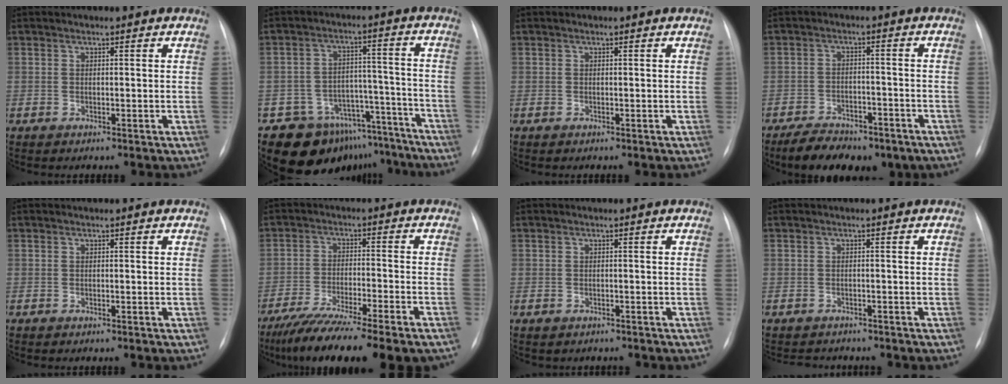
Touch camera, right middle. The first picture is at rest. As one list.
[{"total": 14.5, "force": [-11.9, 8.1, 1.9], "torque": [-0.012, 0.061, -0.158]}, {"total": 0.0}, {"total": 11.0, "force": [-8.2, 4.7, 5.6], "torque": [-0.081, 0.004, -0.118]}, {"total": 0.0}, {"total": 15.7, "force": [-12.4, 0.9, 9.6], "torque": [-0.147, -0.043, -0.196]}, {"total": 1.5, "force": [-1.3, 0.8, 0.2], "torque": [-0.008, 0.002, -0.013]}, {"total": 2.4, "force": [-2.3, 0.9, -0.1], "torque": [0.002, -0.003, -0.032]}]